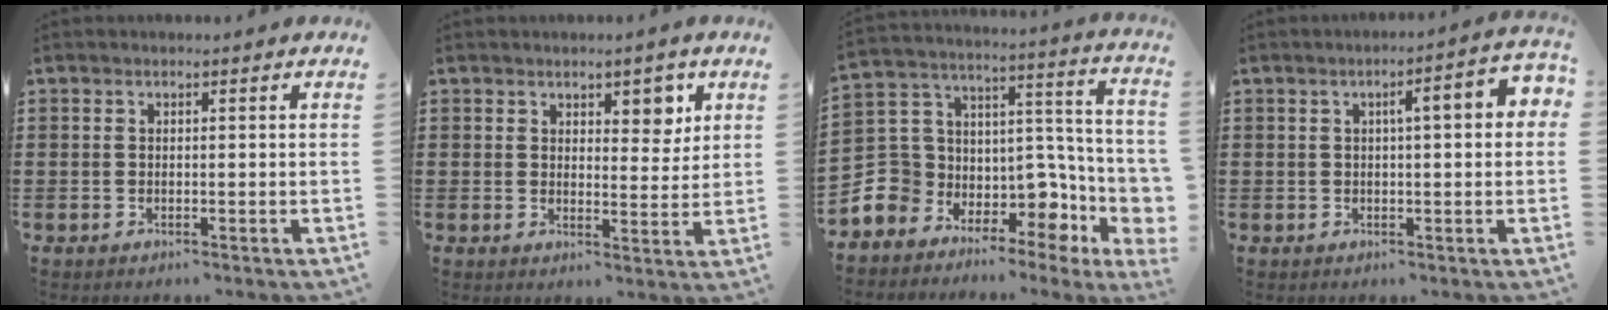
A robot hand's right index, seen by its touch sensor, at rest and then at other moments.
{"total": 4.3, "force": [2.8, 2.1, 2.4], "torque": [-0.030, 0.000, 0.045]}
{"total": 7.4, "force": [-0.4, 7.0, 2.3], "torque": [-0.079, -0.046, 0.001]}
{"total": 4.6, "force": [0.6, 0.7, 4.5], "torque": [-0.067, 0.000, 0.003]}